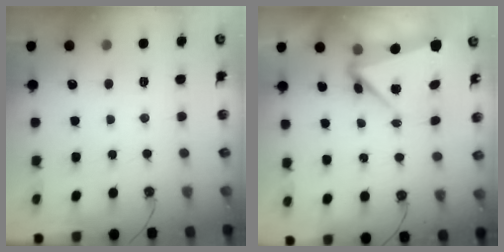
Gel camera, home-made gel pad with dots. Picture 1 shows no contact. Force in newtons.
{"total": 5.4, "press": 5.0, "slide": 1.9}